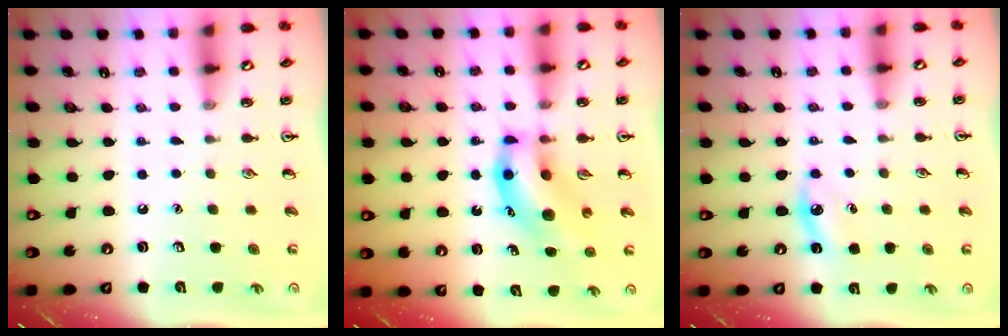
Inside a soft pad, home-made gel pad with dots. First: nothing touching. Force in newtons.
{"total": 10.9, "press": 10.6, "slide": 2.9}
{"total": 4.9, "press": 4.7, "slide": 1.6}